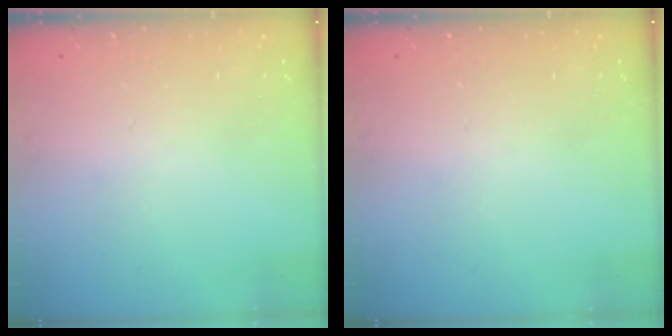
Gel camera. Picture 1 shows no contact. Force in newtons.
{"total": 0.0}